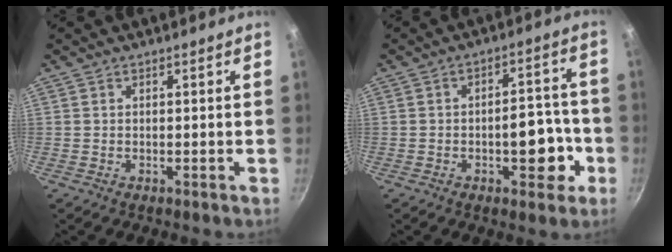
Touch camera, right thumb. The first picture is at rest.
{"total": 9.6, "force": [-3.2, 4.8, 7.7], "torque": [-0.063, 0.033, -0.039]}